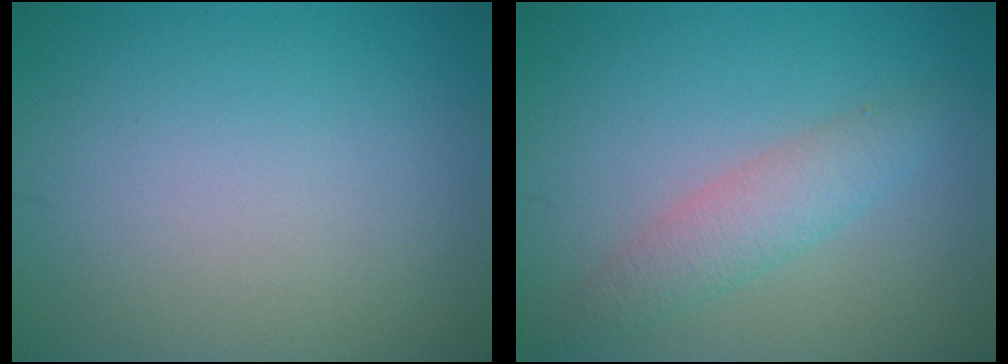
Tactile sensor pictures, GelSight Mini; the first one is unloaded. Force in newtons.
{"total": 2.9, "press": 2.9, "slide": 0.1}